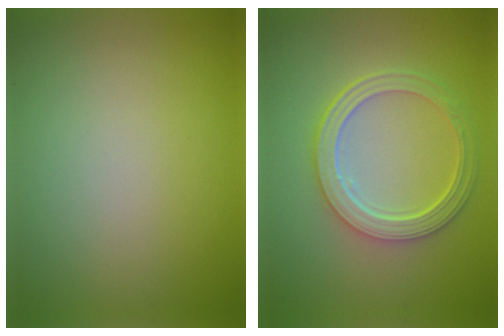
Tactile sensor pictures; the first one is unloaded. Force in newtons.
{"total": 5.1, "press": 3.9, "slide": 3.3}